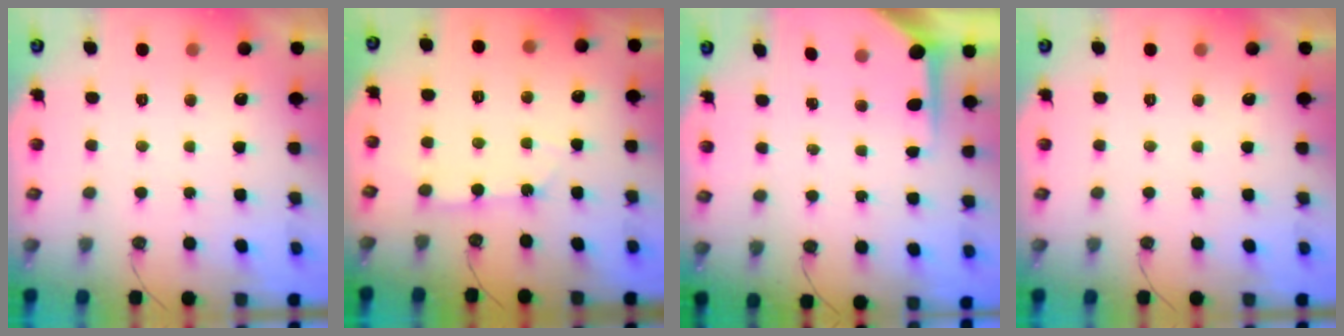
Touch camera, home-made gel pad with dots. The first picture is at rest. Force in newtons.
{"total": 3.2, "press": 3.2, "slide": 0.5}
{"total": 7.1, "press": 7.1, "slide": 0.5}
{"total": 0.8, "press": 0.5, "slide": 0.6}